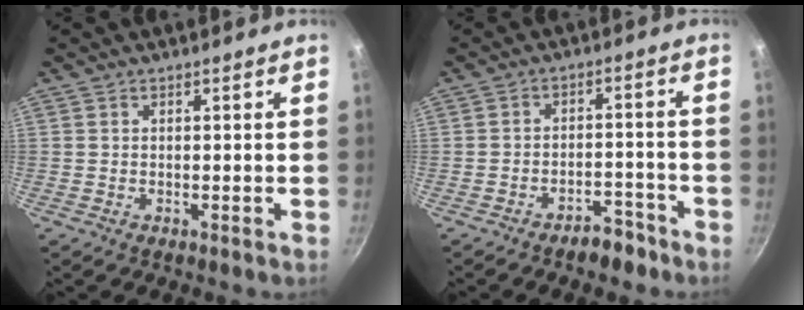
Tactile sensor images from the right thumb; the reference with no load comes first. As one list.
[{"total": 5.2, "force": [-4.0, 2.4, 2.3], "torque": [-0.017, 0.045, -0.050]}]